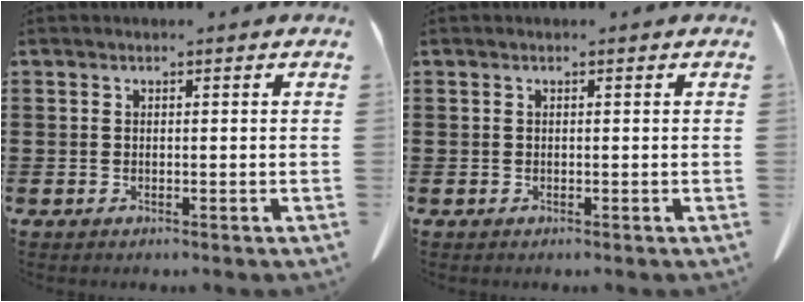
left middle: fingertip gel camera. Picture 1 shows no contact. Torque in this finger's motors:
{"motor_torque": [-0.01, 0.01, 0.00, -0.01]}